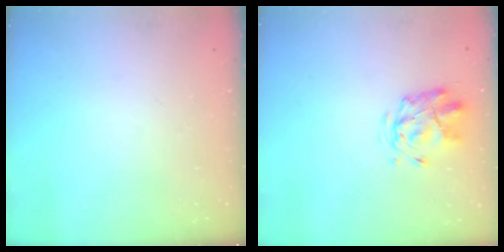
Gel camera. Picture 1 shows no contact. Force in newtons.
{"total": 2.9, "press": 2.5, "slide": 1.4}